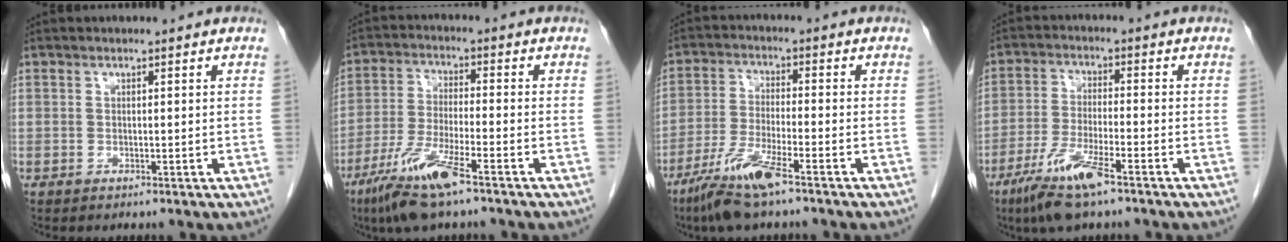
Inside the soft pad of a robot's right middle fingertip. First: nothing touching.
{"total": 9.9, "force": [-6.3, 0.7, 7.6], "torque": [-0.162, -0.025, -0.121]}
{"total": 8.6, "force": [-5.8, 0.5, 6.3], "torque": [-0.136, -0.022, -0.113]}
{"total": 8.9, "force": [-5.8, 0.8, 6.8], "torque": [-0.144, -0.022, -0.108]}